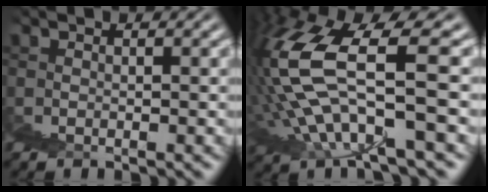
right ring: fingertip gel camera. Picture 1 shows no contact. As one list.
[{"total": 8.4, "force": [3.8, 2.4, 7.1], "torque": [-0.164, 0.010, 0.065]}]